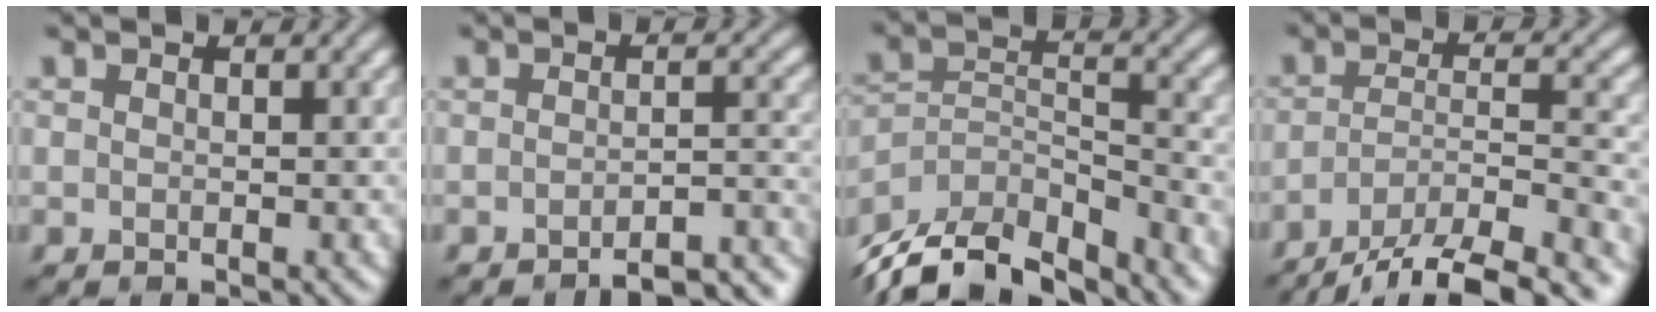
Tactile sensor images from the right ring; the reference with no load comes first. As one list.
[{"total": 5.3, "force": [-4.5, 1.1, 2.7], "torque": [-0.023, 0.008, -0.053]}, {"total": 11.5, "force": [-9.9, 3.8, 4.4], "torque": [-0.092, -0.015, -0.162]}, {"total": 12.2, "force": [-9.9, 3.4, 6.3], "torque": [-0.102, -0.017, -0.143]}]